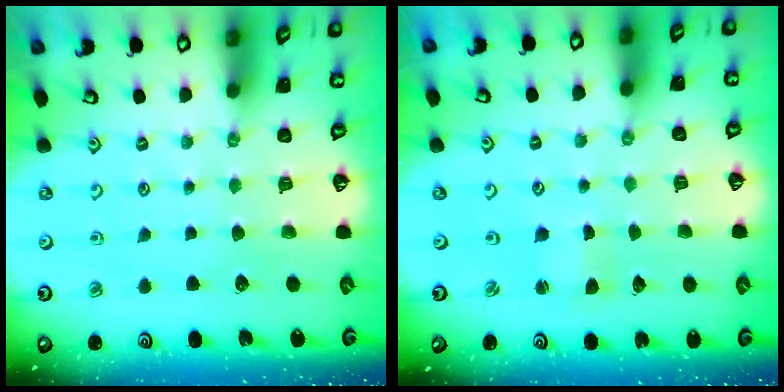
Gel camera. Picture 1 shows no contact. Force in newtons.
{"total": 1.1, "press": 1.0, "slide": 0.2}